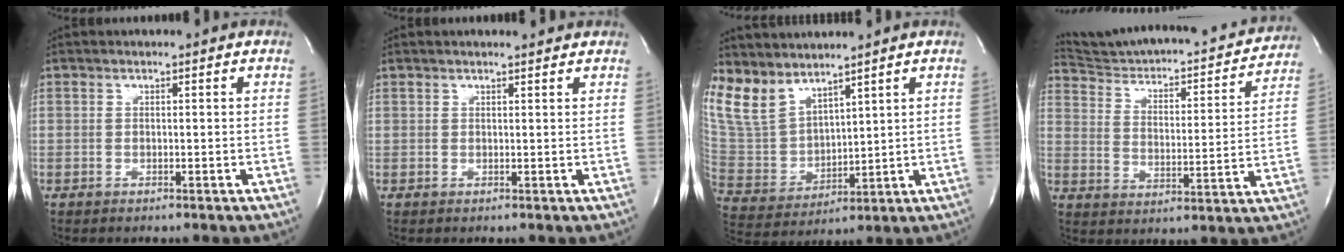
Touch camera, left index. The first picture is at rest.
{"total": 1.7, "force": [1.7, 0.0, 0.5], "torque": [-0.006, -0.004, 0.022]}
{"total": 13.7, "force": [11.4, 6.2, 4.3], "torque": [-0.108, 0.004, 0.249]}
{"total": 22.1, "force": [20.8, 3.9, 6.4], "torque": [-0.094, -0.027, 0.283]}